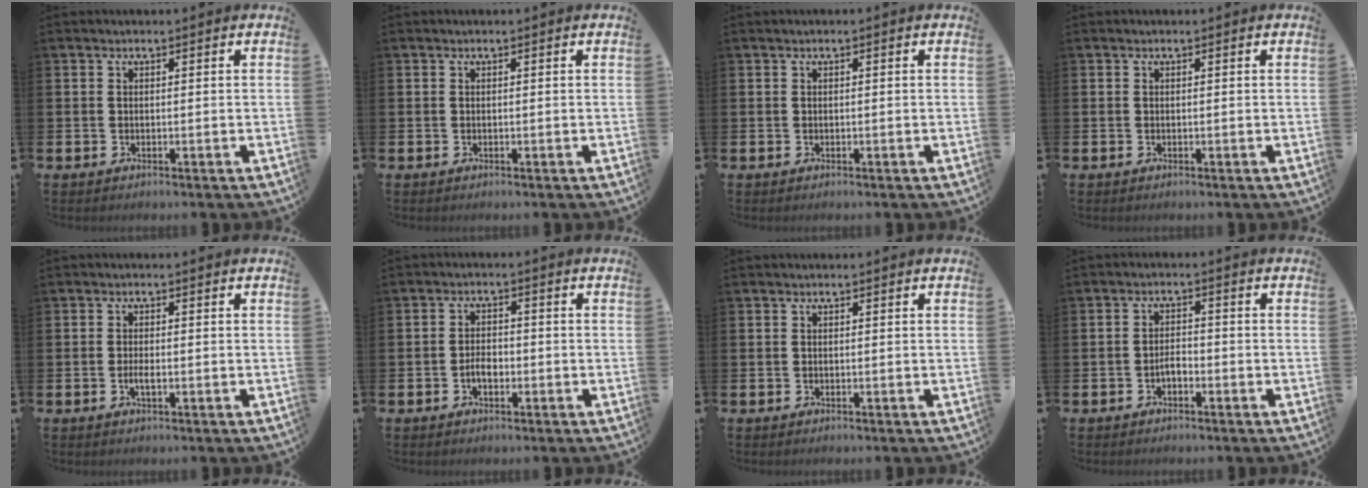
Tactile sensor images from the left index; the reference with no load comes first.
{"total": 0.0}
{"total": 0.0}
{"total": 0.0}
{"total": 1.5, "force": [-0.4, 0.5, 1.3], "torque": [-0.028, 0.002, -0.006]}
{"total": 2.5, "force": [-0.8, 1.5, 1.8], "torque": [-0.022, 0.000, -0.019]}
{"total": 0.0}
{"total": 1.9, "force": [-1.0, 1.0, 1.2], "torque": [-0.021, 0.004, -0.021]}